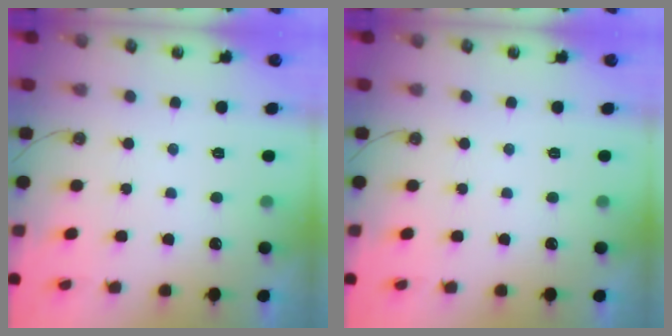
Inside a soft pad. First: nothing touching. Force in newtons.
{"total": 0.0}